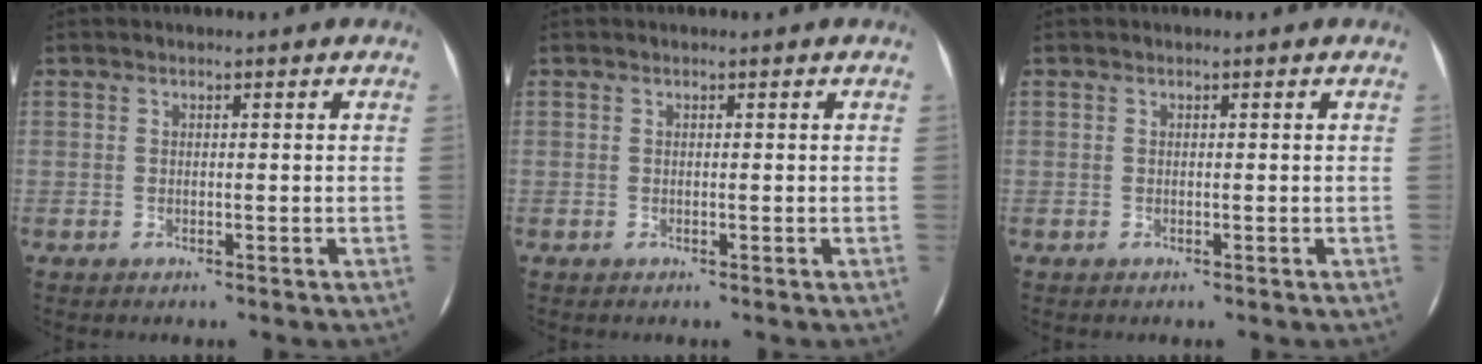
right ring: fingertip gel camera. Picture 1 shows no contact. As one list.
[{"total": 0.0}, {"total": 0.0}]